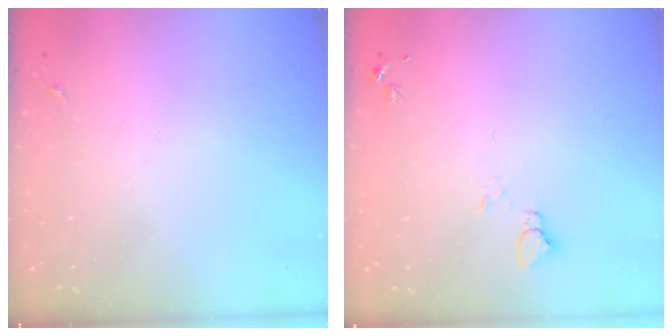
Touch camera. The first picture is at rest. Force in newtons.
{"total": 3.9, "press": 3.9, "slide": 0.4}